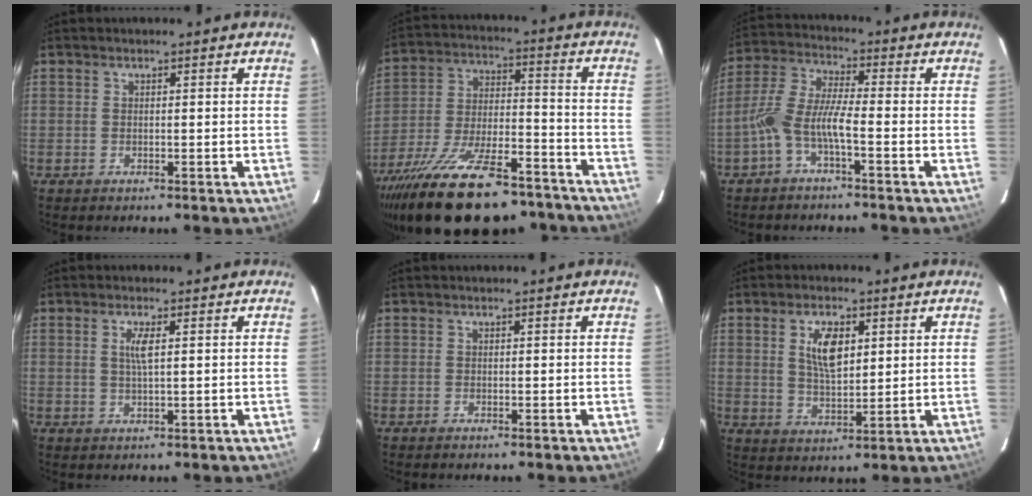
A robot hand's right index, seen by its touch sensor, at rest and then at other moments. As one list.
[{"total": 28.8, "force": [-21.8, 10.2, 15.9], "torque": [-0.299, -0.040, -0.324]}, {"total": 7.1, "force": [-3.0, 1.4, 6.3], "torque": [-0.147, 0.013, -0.061]}, {"total": 2.6, "force": [0.7, 0.3, 2.5], "torque": [-0.049, -0.001, 0.013]}, {"total": 0.0}, {"total": 7.1, "force": [2.4, 3.4, 5.8], "torque": [-0.103, 0.003, 0.049]}]